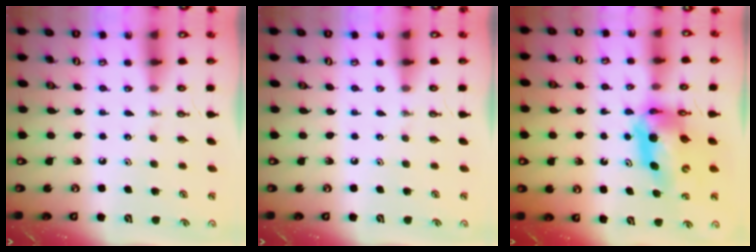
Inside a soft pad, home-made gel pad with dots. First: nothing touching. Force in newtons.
{"total": 0.0}
{"total": 10.8, "press": 10.8, "slide": 1.1}